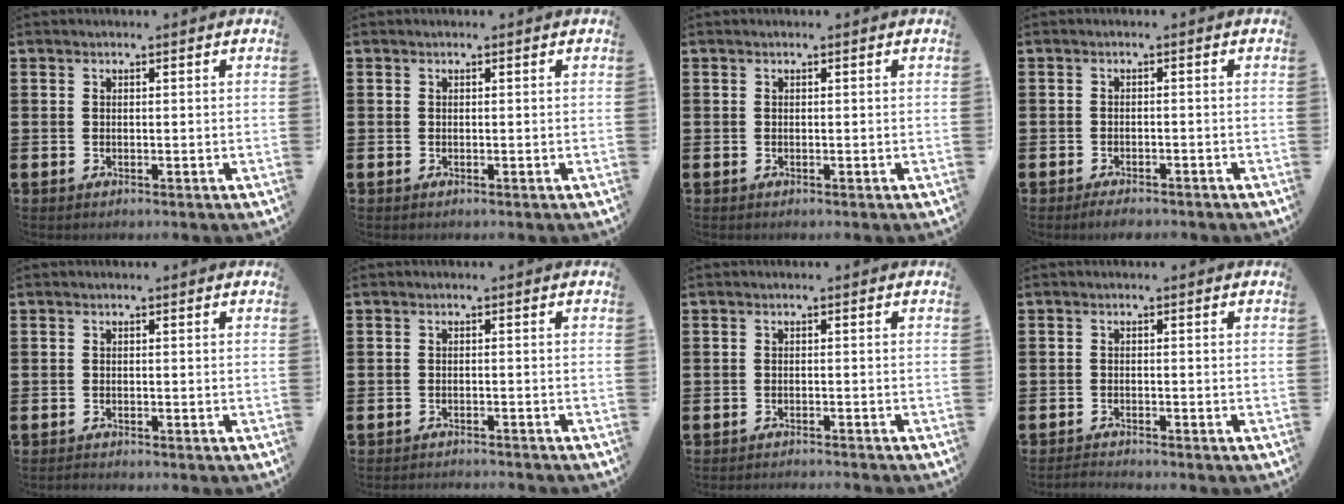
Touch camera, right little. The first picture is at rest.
{"total": 0.0}
{"total": 0.0}
{"total": 1.5, "force": [-1.4, 0.2, 0.4], "torque": [-0.011, 0.002, -0.028]}
{"total": 0.5, "force": [-0.5, 0.0, 0.0], "torque": [-0.001, -0.002, -0.011]}
{"total": 1.2, "force": [-1.2, -0.1, -0.1], "torque": [-0.001, 0.003, -0.025]}
{"total": 1.1, "force": [-1.0, -0.2, -0.1], "torque": [0.002, 0.002, -0.021]}
{"total": 1.1, "force": [-1.1, -0.1, 0.0], "torque": [-0.003, 0.000, -0.023]}